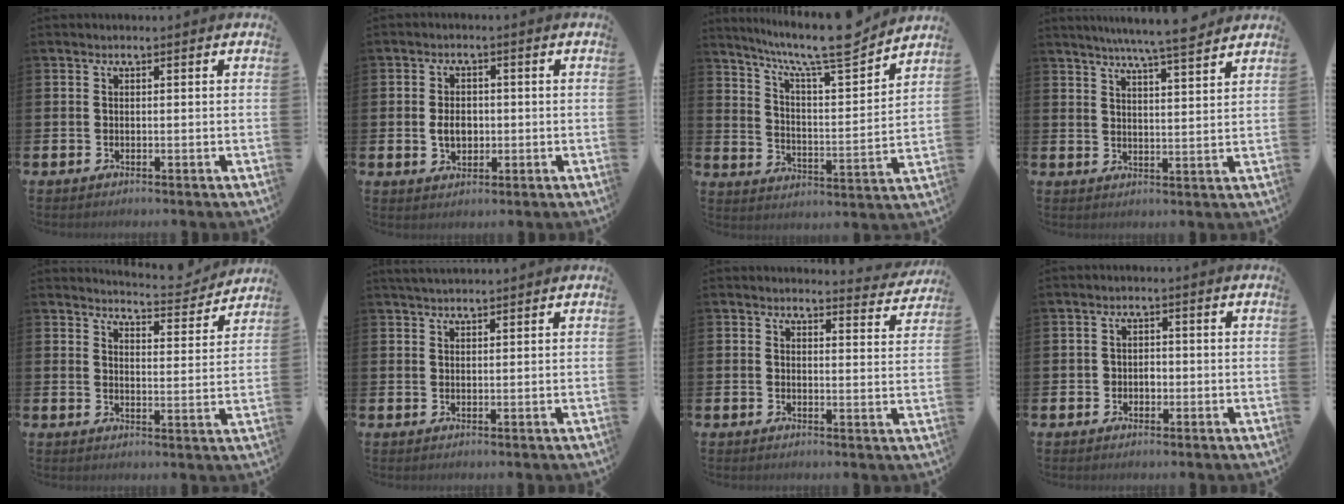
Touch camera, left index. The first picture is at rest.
{"total": 3.5, "force": [-0.2, 2.5, 2.4], "torque": [-0.029, 0.001, -0.010]}
{"total": 9.9, "force": [8.7, 1.1, 4.7], "torque": [-0.100, -0.063, 0.144]}
{"total": 6.6, "force": [6.2, -0.6, 2.2], "torque": [-0.049, -0.035, 0.107]}
{"total": 5.1, "force": [5.1, 0.3, 0.6], "torque": [-0.008, -0.042, 0.085]}
{"total": 2.2, "force": [2.2, 0.3, 0.5], "torque": [-0.008, -0.004, 0.038]}
{"total": 3.3, "force": [3.3, 0.3, 0.2], "torque": [0.011, -0.028, 0.055]}
{"total": 1.7, "force": [-0.4, 1.5, 0.7], "torque": [-0.004, 0.000, -0.013]}